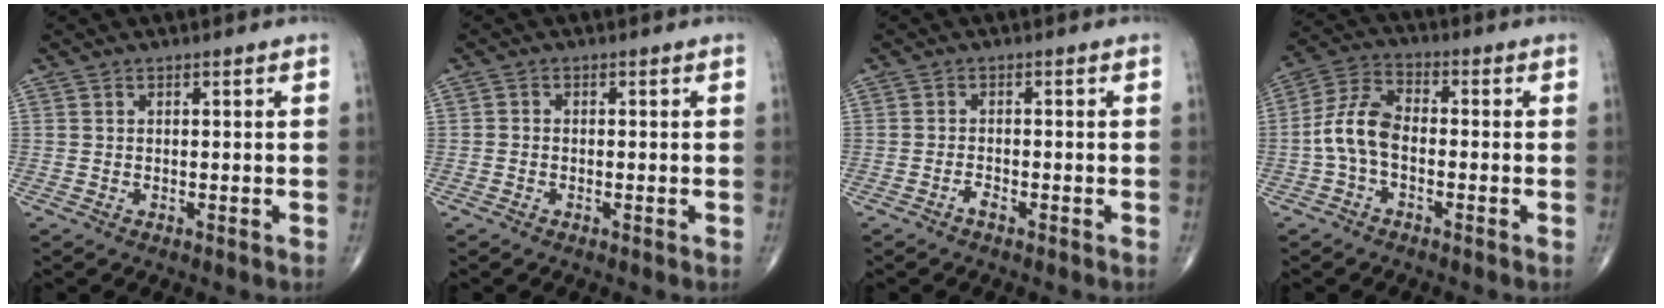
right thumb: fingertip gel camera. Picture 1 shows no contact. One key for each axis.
{"total": 0.7, "fx": -0.4, "fy": 0.5, "fz": 0.3, "tx": -0.002, "ty": 0.001, "tz": -0.012}
{"total": 1.2, "fx": -0.9, "fy": 0.3, "fz": 0.7, "tx": -0.012, "ty": 0.008, "tz": -0.018}
{"total": 8.1, "fx": -1.7, "fy": 4.5, "fz": 6.4, "tx": -0.132, "ty": 0.030, "tz": -0.044}